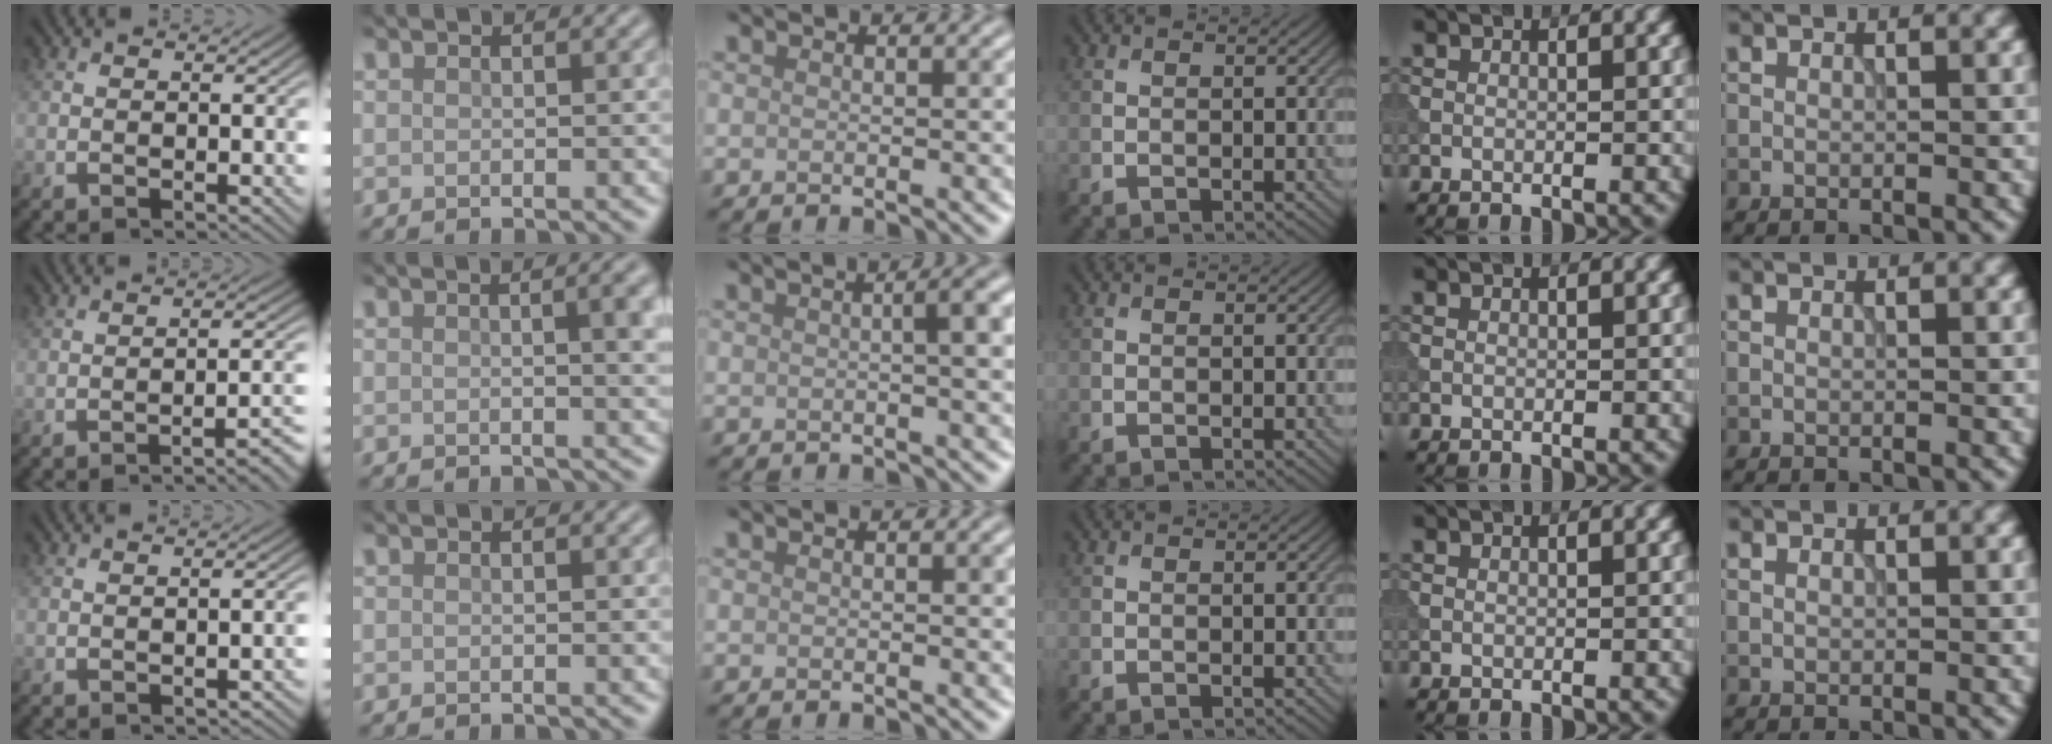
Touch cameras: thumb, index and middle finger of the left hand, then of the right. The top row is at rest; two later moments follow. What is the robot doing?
{"motion": "dispense", "object": "syringe"}